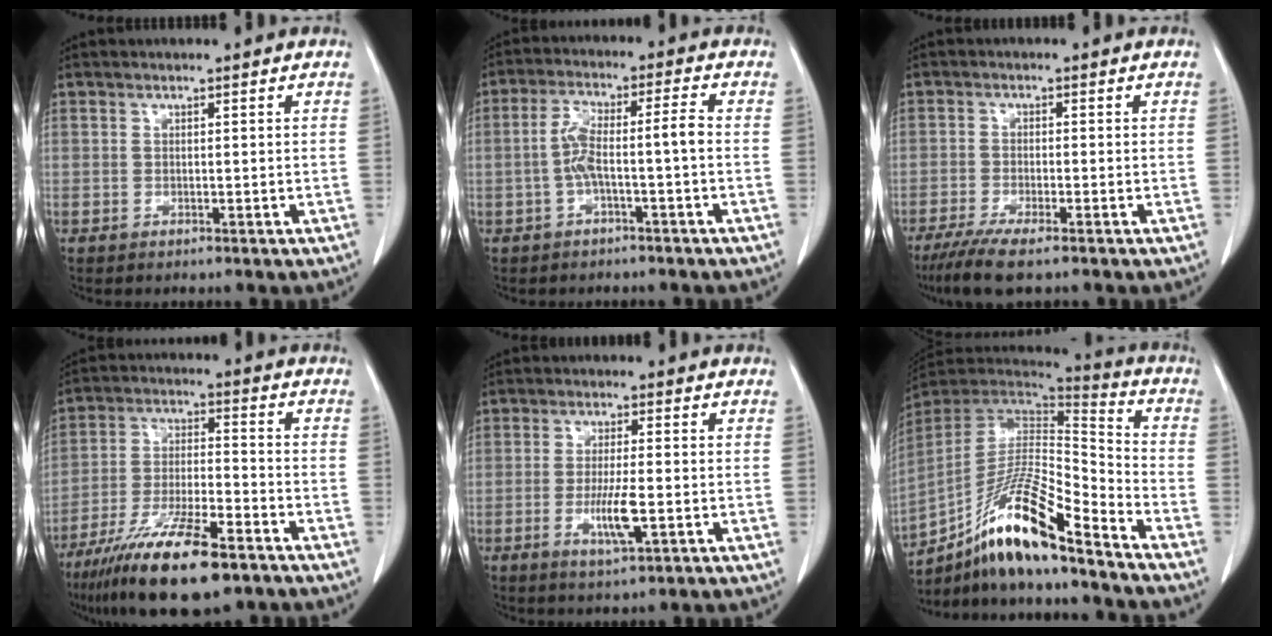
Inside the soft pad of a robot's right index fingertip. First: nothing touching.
{"total": 6.2, "force": [-1.5, 0.4, 6.0], "torque": [-0.122, 0.027, -0.025]}
{"total": 6.4, "force": [-4.6, 0.5, 4.4], "torque": [-0.077, -0.016, -0.078]}
{"total": 16.6, "force": [-11.1, 3.2, 12.0], "torque": [-0.224, -0.034, -0.198]}
{"total": 6.0, "force": [-1.7, 0.6, 5.7], "torque": [-0.111, -0.012, -0.028]}
{"total": 18.7, "force": [-13.3, 1.7, 13.0], "torque": [-0.261, -0.011, -0.241]}